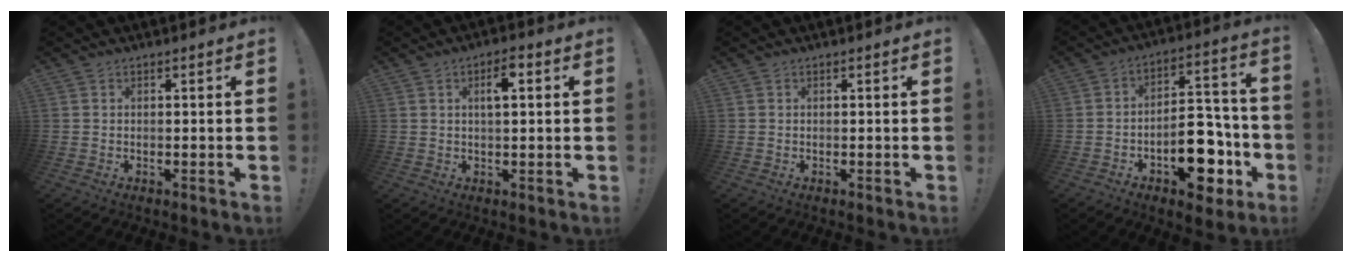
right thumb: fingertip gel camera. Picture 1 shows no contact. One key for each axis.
{"total": 4.5, "fx": 1.3, "fy": 1.5, "fz": 4.1, "tx": -0.051, "ty": -0.002, "tz": 0.013}
{"total": 0.0}
{"total": 16.3, "fx": -7.1, "fy": 9.0, "fz": 11.6, "tx": -0.135, "ty": 0.064, "tz": -0.102}